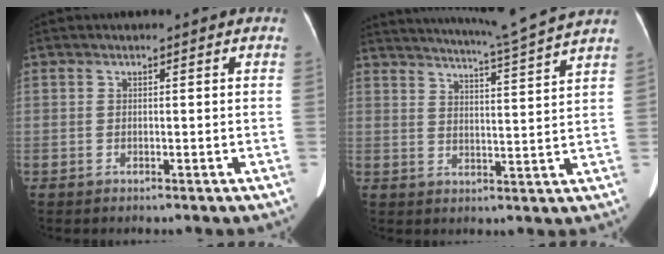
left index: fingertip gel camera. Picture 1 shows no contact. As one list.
[{"total": 12.8, "force": [11.6, -2.7, 4.7], "torque": [-0.088, -0.031, 0.160]}]